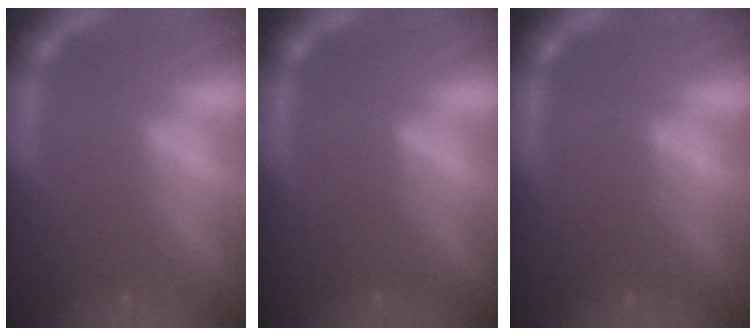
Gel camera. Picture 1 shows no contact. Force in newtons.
{"total": 1.5}
{"total": 1.5}